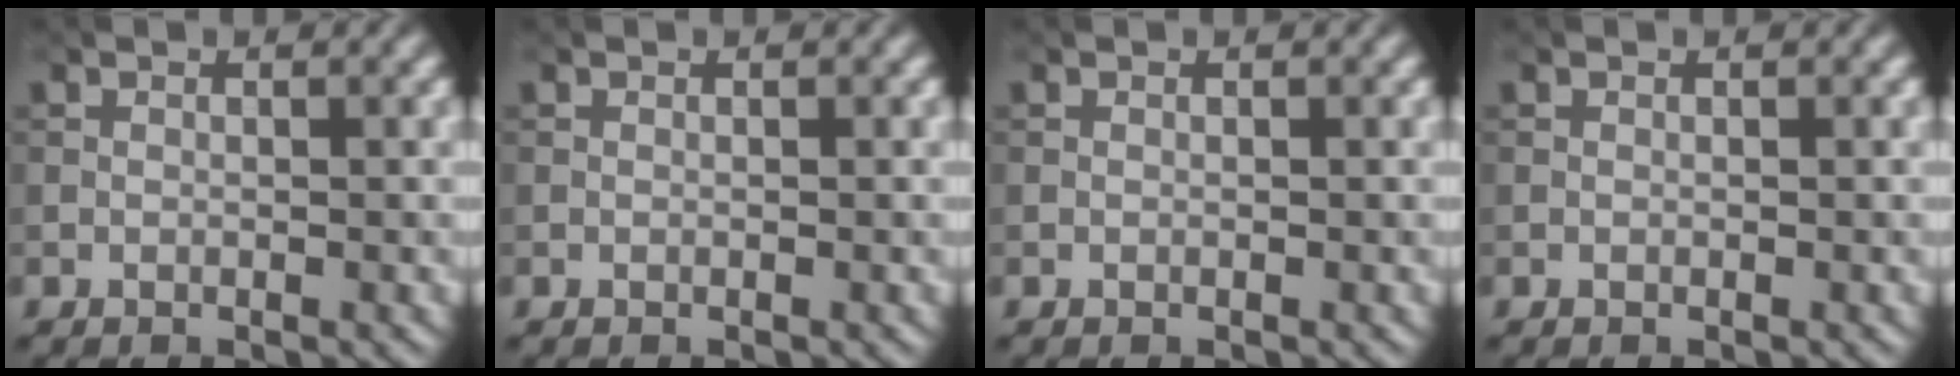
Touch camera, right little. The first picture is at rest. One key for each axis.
{"total": 0.0}
{"total": 0.0}
{"total": 0.0}